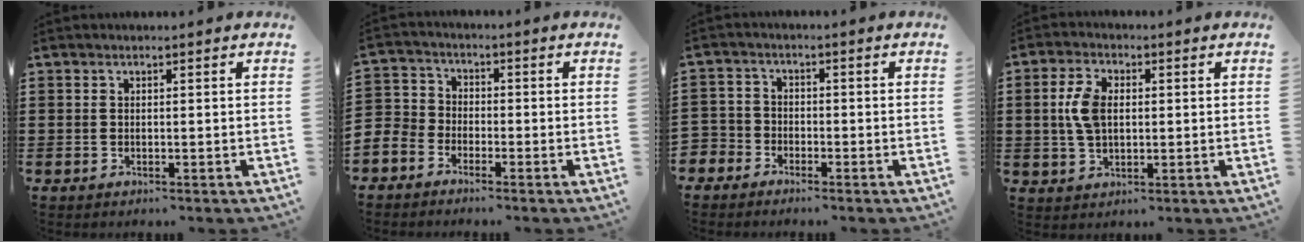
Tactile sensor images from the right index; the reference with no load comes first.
{"total": 3.6, "force": [-2.7, 2.4, -0.1], "torque": [-0.036, -0.004, -0.067]}
{"total": 2.9, "force": [-2.4, 1.7, -0.1], "torque": [-0.017, 0.000, -0.058]}
{"total": 5.7, "force": [0.7, 3.4, 4.5], "torque": [-0.119, 0.007, 0.003]}